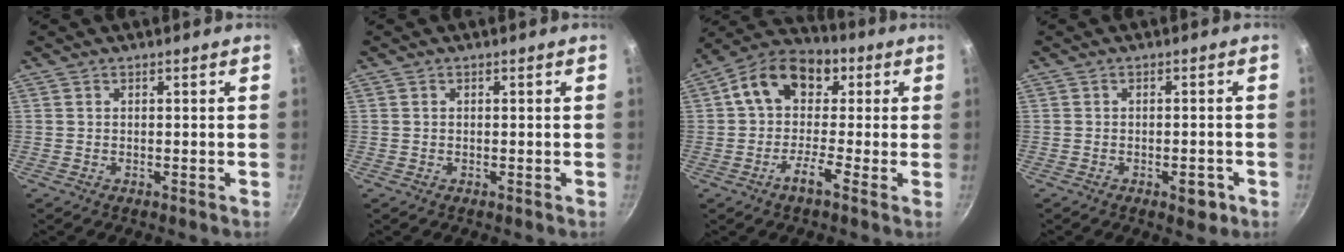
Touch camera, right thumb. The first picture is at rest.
{"total": 0.0}
{"total": 12.5, "force": [1.0, 8.6, 9.0], "torque": [-0.122, 0.044, -0.008]}
{"total": 3.6, "force": [-1.6, 1.8, 2.6], "torque": [-0.023, 0.012, -0.016]}